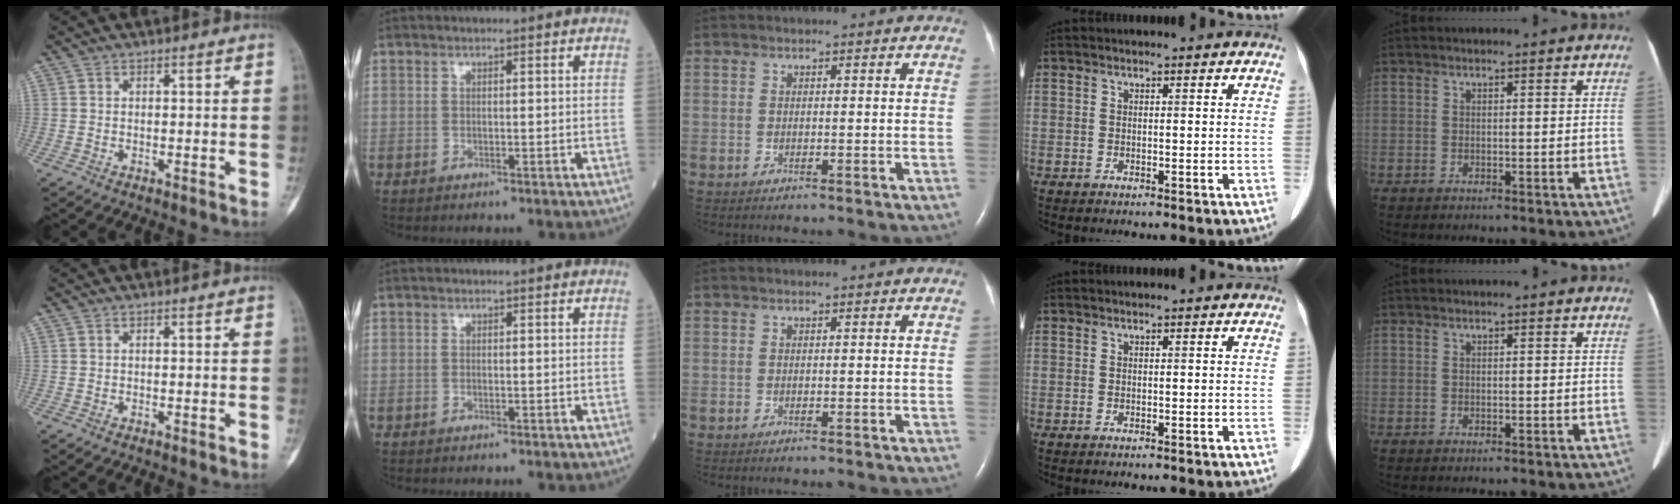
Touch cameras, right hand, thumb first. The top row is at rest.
{}